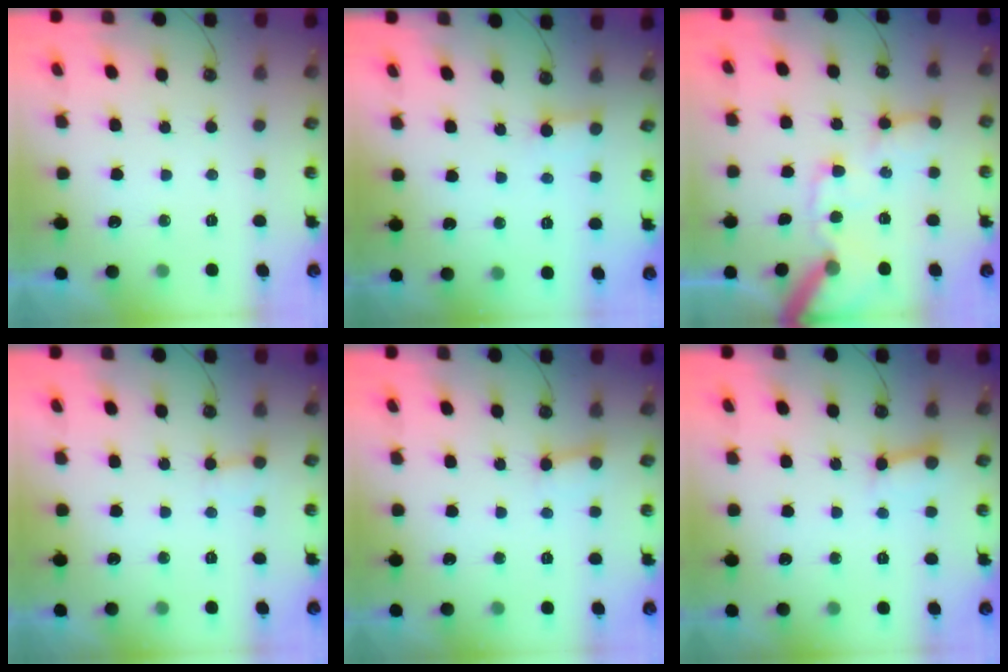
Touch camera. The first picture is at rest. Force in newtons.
{"total": 2.4, "press": 2.4, "slide": 0.0}
{"total": 16.9, "press": 16.8, "slide": 2.3}
{"total": 5.2, "press": 5.1, "slide": 0.5}
{"total": 3.0, "press": 3.0, "slide": 0.2}
{"total": 4.8, "press": 4.7, "slide": 0.8}